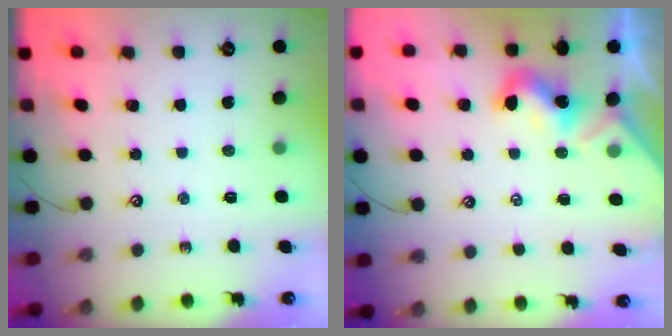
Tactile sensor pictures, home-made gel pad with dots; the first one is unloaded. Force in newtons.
{"total": 1.9, "press": 1.9, "slide": 0.4}